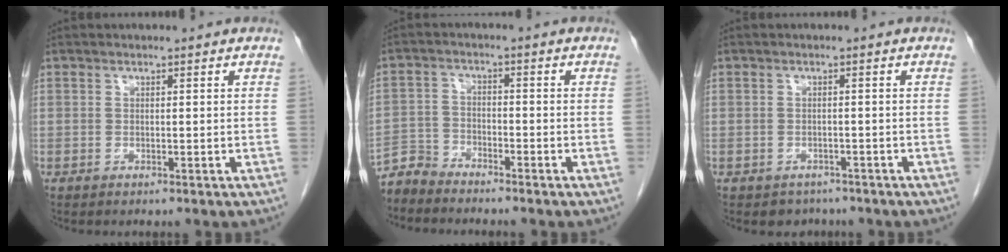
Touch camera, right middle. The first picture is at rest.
{"total": 3.9, "force": [-3.9, 0.6, -0.5], "torque": [0.013, -0.010, -0.078]}
{"total": 2.6, "force": [-2.0, 1.6, 0.0], "torque": [-0.010, 0.004, -0.027]}